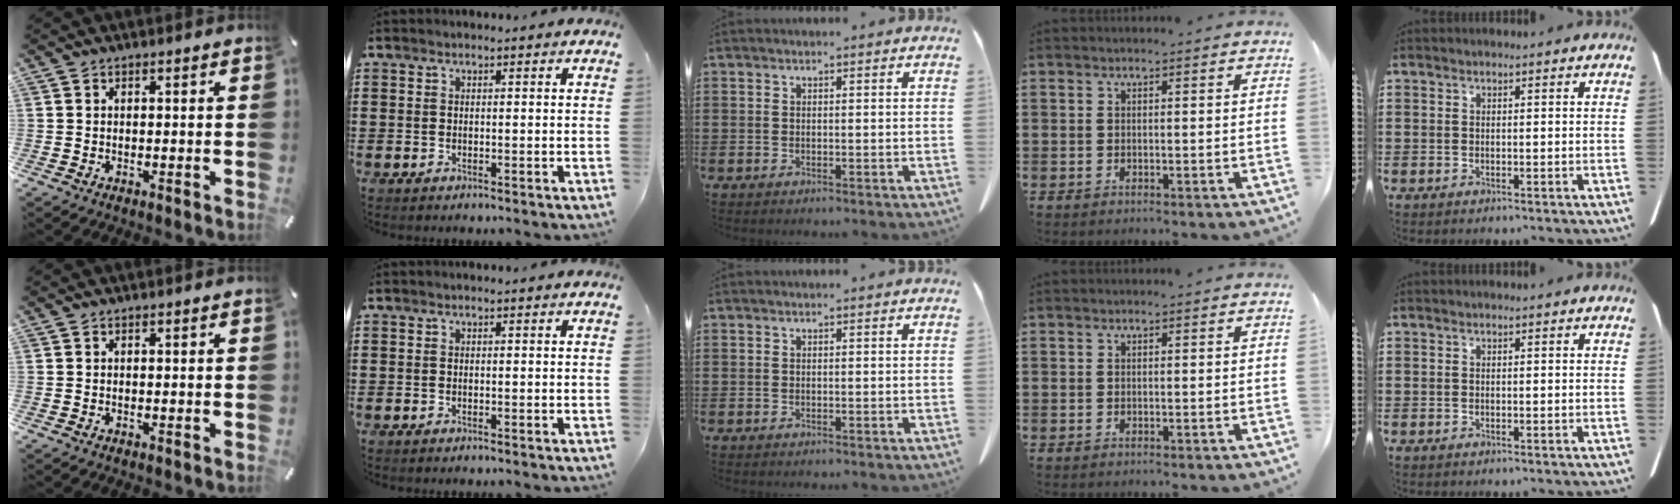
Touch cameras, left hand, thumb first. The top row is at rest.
{}